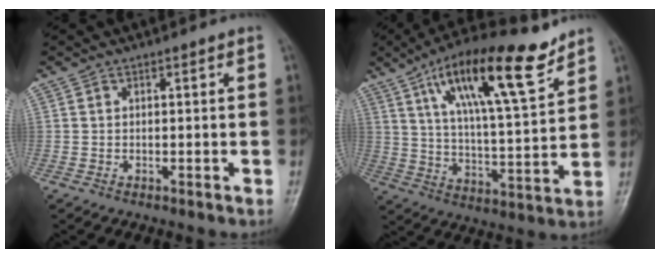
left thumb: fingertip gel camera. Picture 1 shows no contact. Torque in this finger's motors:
{"motor_torque": [0.34, 0.43, 1.61, -1.16, 0.34]}